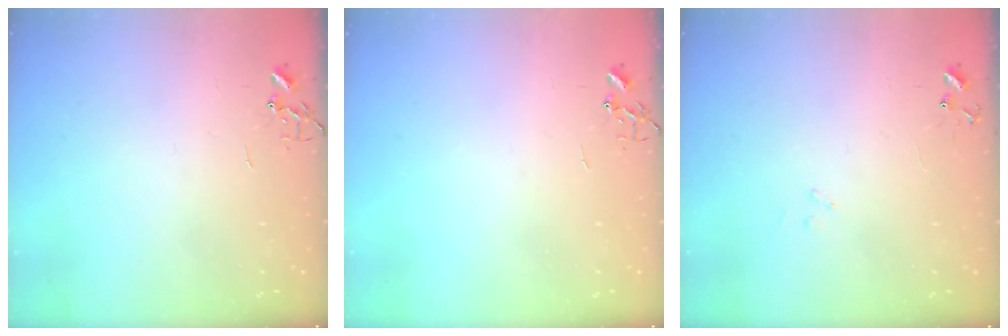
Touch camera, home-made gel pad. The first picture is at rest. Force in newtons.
{"total": 0.0}
{"total": 7.8, "press": 7.8, "slide": 0.7}